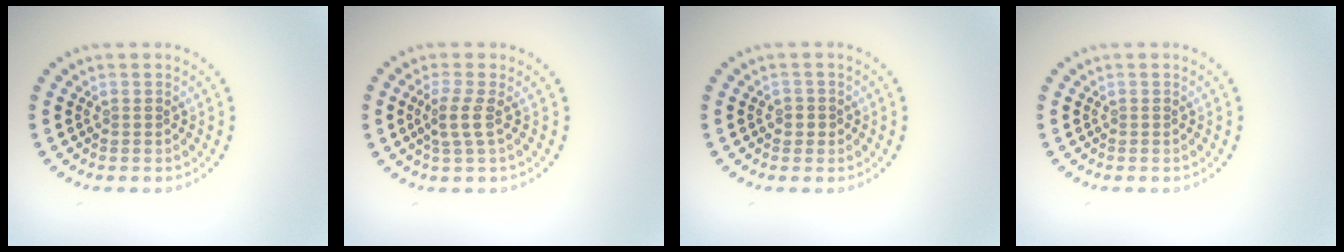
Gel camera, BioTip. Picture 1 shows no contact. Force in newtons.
{"total": 2.0, "press": 1.6, "slide": 1.2}
{"total": 1.2, "press": 1.0, "slide": 0.6}
{"total": 0.0}